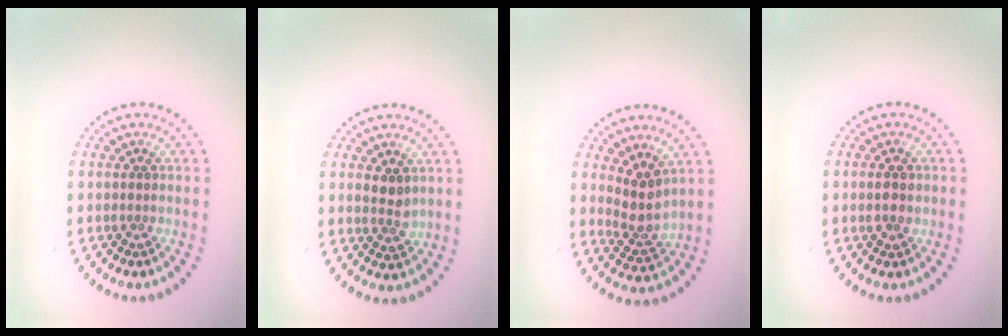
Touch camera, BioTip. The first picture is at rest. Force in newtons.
{"total": 1.9, "press": 1.9, "slide": 0.4}
{"total": 2.9, "press": 2.2, "slide": 1.9}
{"total": 1.7, "press": 1.7, "slide": 0.2}